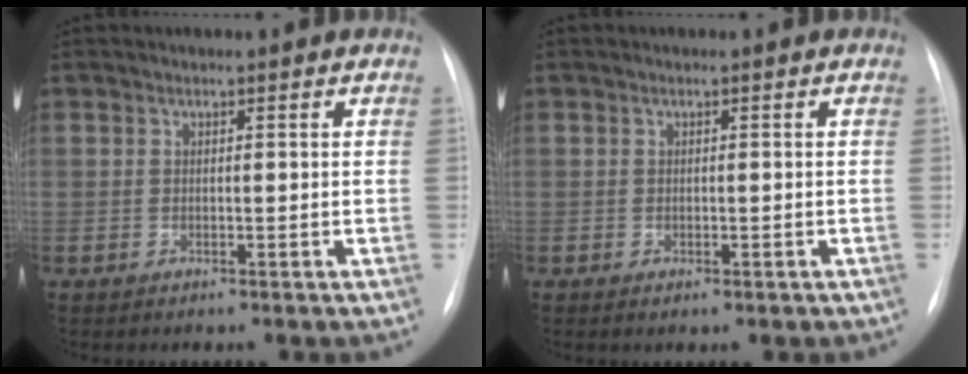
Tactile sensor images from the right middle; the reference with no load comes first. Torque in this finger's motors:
{"motor_torque": [-0.04, -0.04, -0.01, -0.01]}